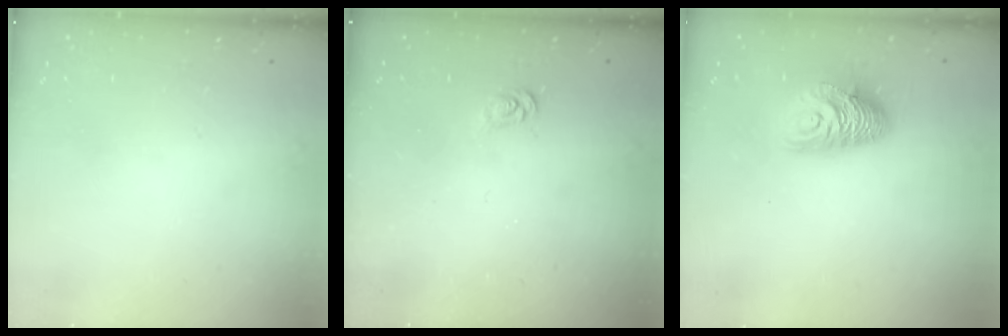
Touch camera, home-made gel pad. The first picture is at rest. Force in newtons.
{"total": 2.5, "press": 2.5, "slide": 0.3}
{"total": 10.0, "press": 10.0, "slide": 0.6}